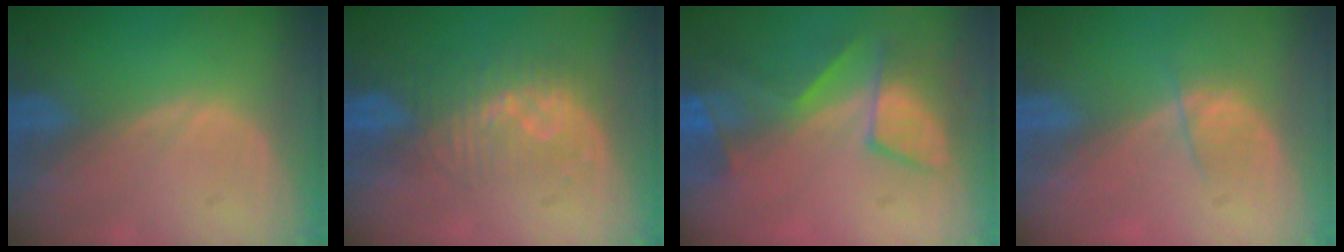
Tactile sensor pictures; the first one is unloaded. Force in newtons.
{"total": 8.2, "press": 7.3, "slide": 3.7}
{"total": 8.0, "press": 7.4, "slide": 2.9}
{"total": 2.2, "press": 2.0, "slide": 0.9}